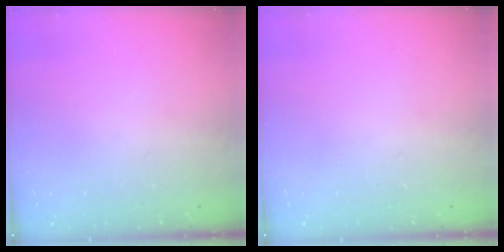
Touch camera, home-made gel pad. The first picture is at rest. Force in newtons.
{"total": 0.0}